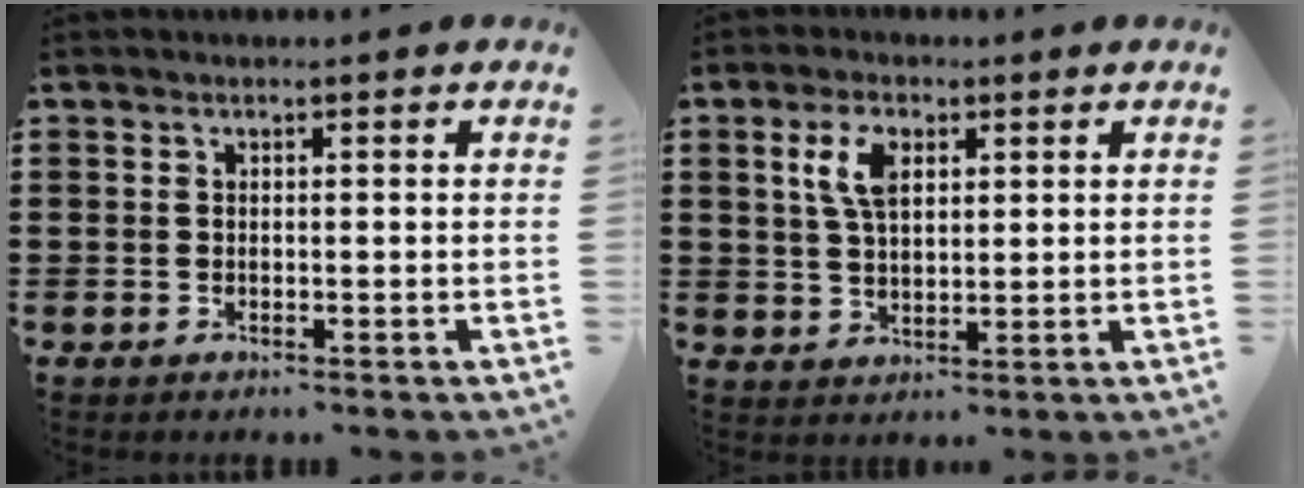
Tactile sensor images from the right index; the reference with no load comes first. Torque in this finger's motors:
{"motor_torque": [0.77, -0.10, 0.28, 0.17]}